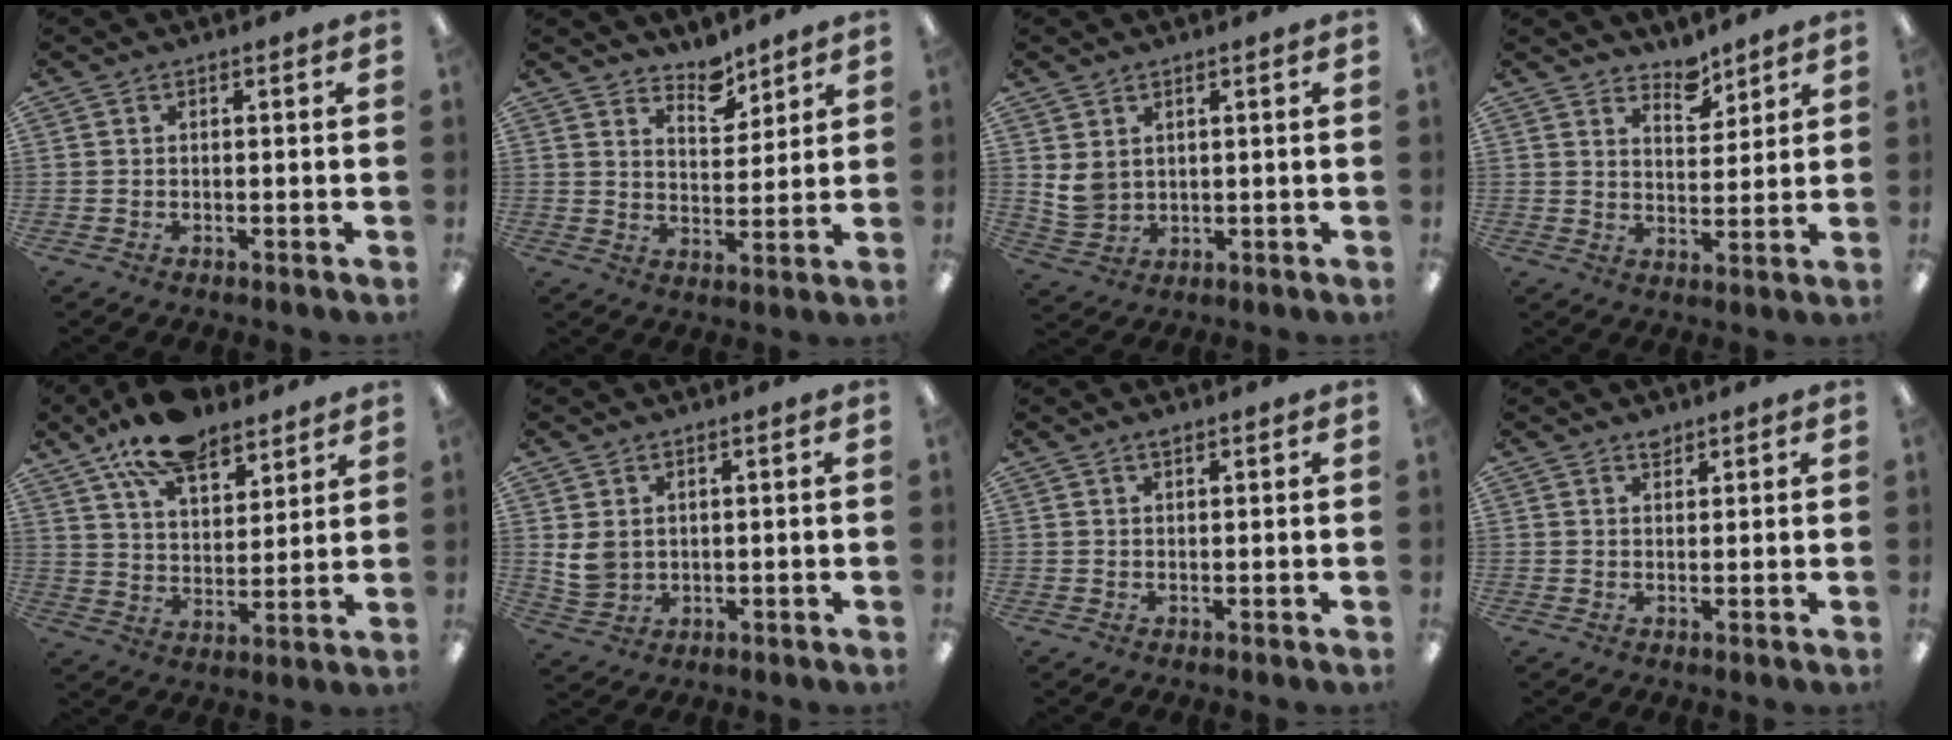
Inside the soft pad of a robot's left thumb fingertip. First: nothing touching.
{"total": 6.7, "force": [5.9, 2.7, 1.8], "torque": [-0.011, -0.044, 0.105]}
{"total": 4.9, "force": [2.4, 3.6, 2.3], "torque": [-0.055, -0.003, 0.048]}
{"total": 5.8, "force": [5.1, 2.3, 1.3], "torque": [-0.007, -0.037, 0.091]}
{"total": 14.2, "force": [10.7, 6.3, 6.8], "torque": [-0.122, -0.051, 0.195]}
{"total": 5.0, "force": [1.8, 3.9, 2.6], "torque": [-0.051, -0.002, 0.037]}
{"total": 1.4, "force": [1.1, 0.3, 0.7], "torque": [-0.007, -0.002, 0.019]}
{"total": 1.9, "force": [1.7, 0.9, 0.5], "torque": [-0.003, -0.004, 0.030]}